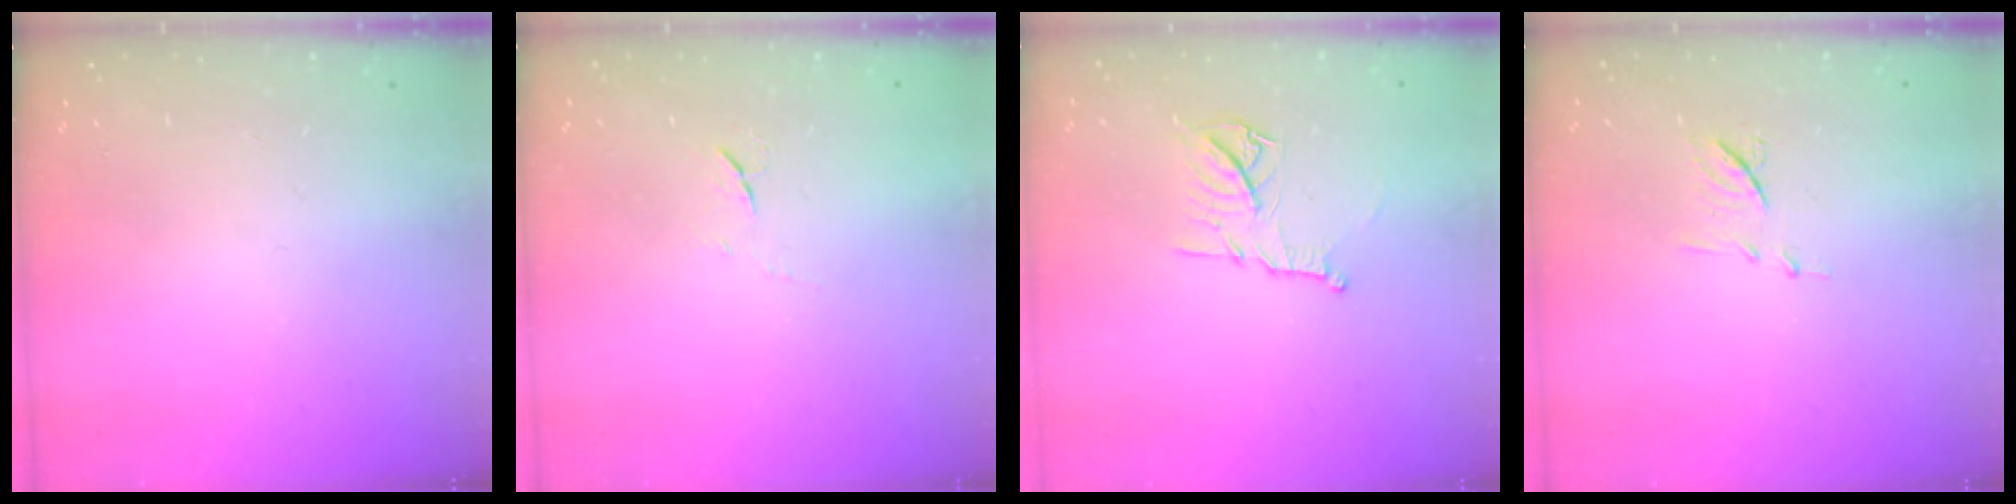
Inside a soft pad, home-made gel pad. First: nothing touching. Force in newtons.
{"total": 4.6, "press": 4.6, "slide": 0.7}
{"total": 11.4, "press": 11.4, "slide": 0.6}
{"total": 7.0, "press": 7.0, "slide": 0.6}